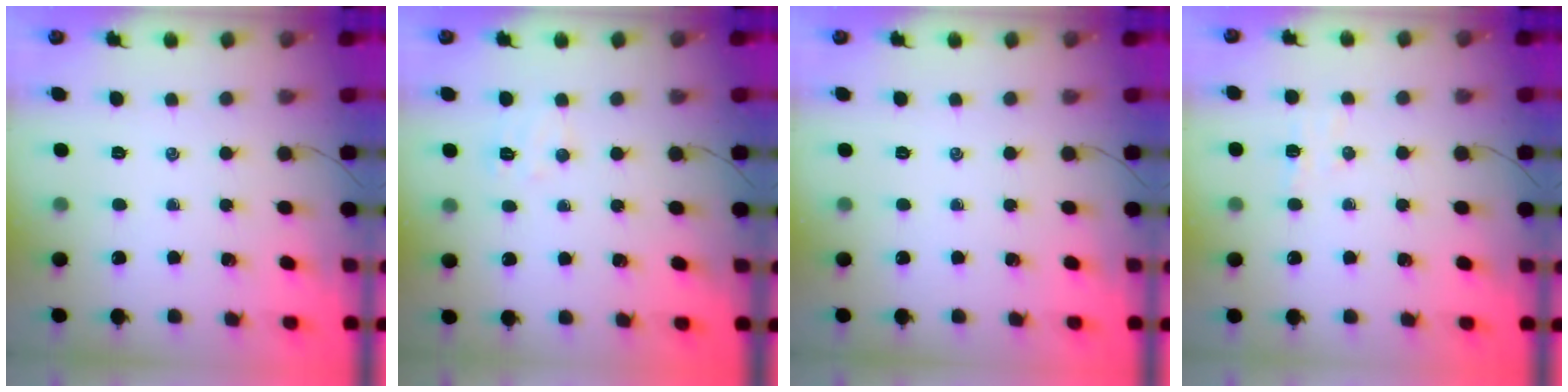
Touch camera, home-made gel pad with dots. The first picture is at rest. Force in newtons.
{"total": 5.4, "press": 5.3, "slide": 1.1}
{"total": 0.0}
{"total": 4.3, "press": 4.2, "slide": 1.0}